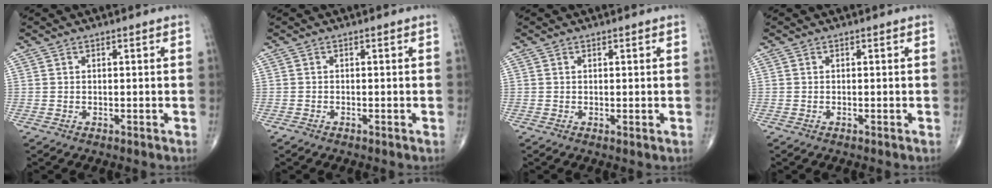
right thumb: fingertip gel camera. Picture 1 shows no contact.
{"total": 0.6, "force": [-0.5, 0.2, 0.2], "torque": [-0.008, -0.002, -0.012]}
{"total": 0.5, "force": [0.1, 0.1, 0.5], "torque": [-0.016, -0.005, 0.001]}
{"total": 0.0}